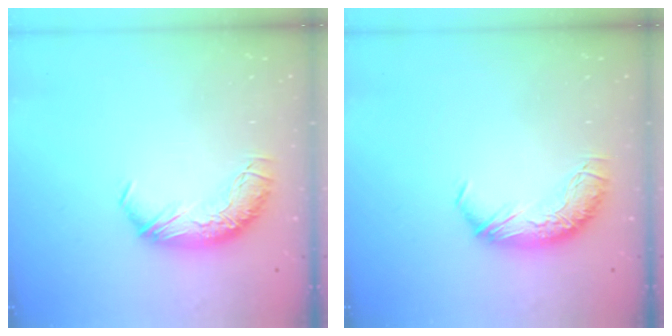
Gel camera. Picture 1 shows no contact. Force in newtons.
{"total": 0.0}